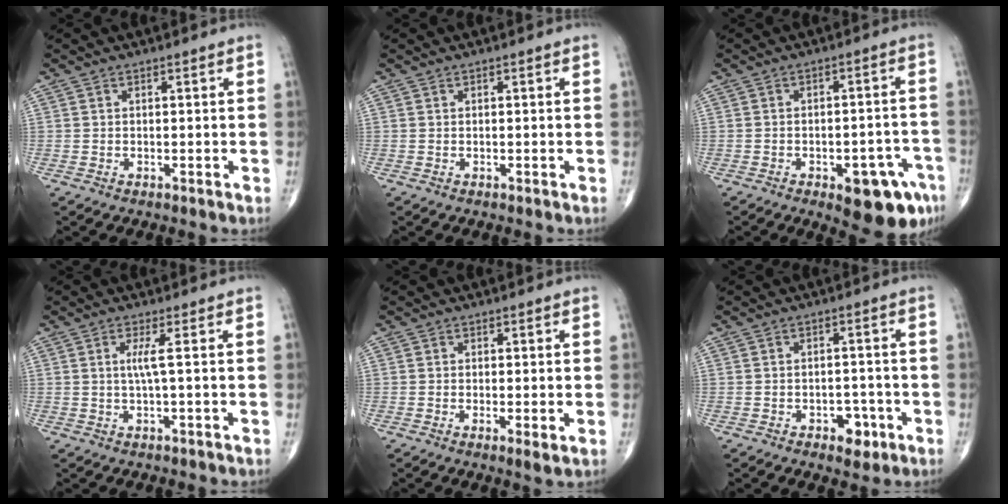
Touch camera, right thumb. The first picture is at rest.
{"total": 0.0}
{"total": 11.7, "force": [-6.1, 4.6, 8.8], "torque": [-0.088, 0.034, -0.071]}
{"total": 2.5, "force": [0.3, -0.6, 2.4], "torque": [-0.067, -0.002, 0.005]}
{"total": 2.1, "force": [-0.5, 0.3, 2.1], "torque": [-0.043, -0.010, -0.010]}
{"total": 4.4, "force": [-2.2, 2.7, 2.7], "torque": [-0.017, 0.013, -0.027]}